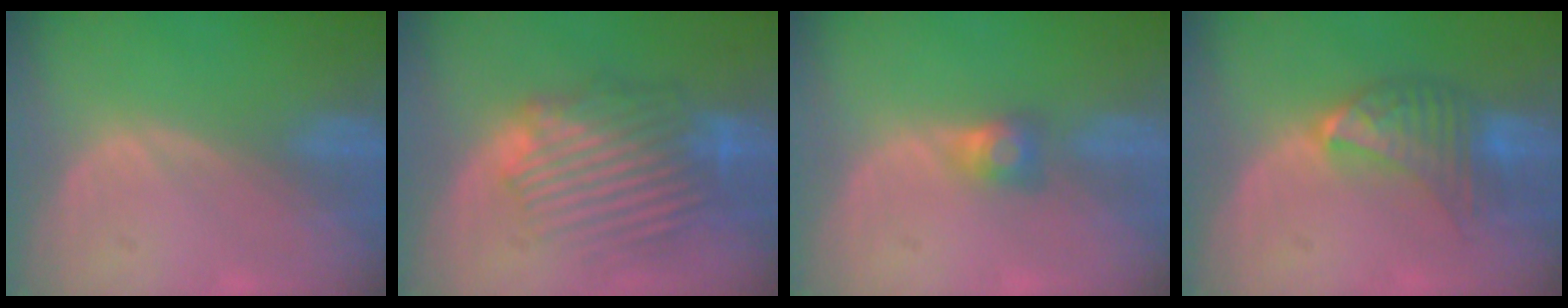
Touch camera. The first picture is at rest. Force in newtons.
{"total": 9.6, "press": 9.0, "slide": 3.3}
{"total": 2.6, "press": 2.4, "slide": 1.0}
{"total": 6.8, "press": 6.4, "slide": 2.3}